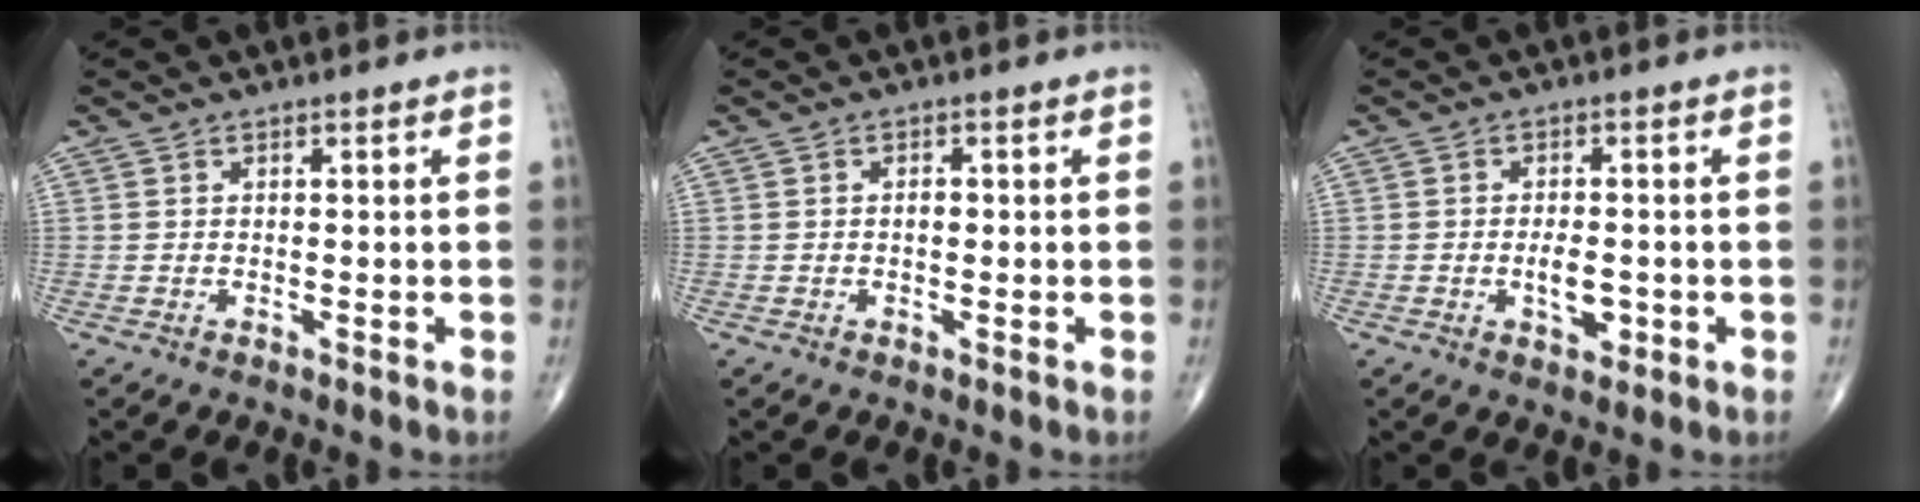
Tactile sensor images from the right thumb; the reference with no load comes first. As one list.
[{"total": 1.2, "force": [-0.1, 0.8, 1.0], "torque": [-0.012, 0.002, -0.005]}, {"total": 4.3, "force": [-1.1, 2.3, 3.5], "torque": [-0.051, 0.001, -0.016]}]